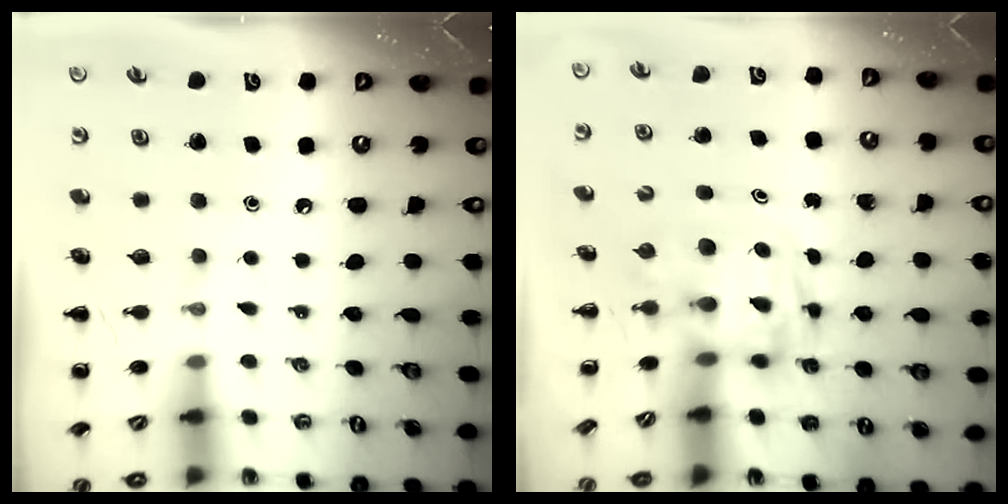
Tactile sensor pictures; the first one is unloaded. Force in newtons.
{"total": 2.9, "press": 2.9, "slide": 0.5}